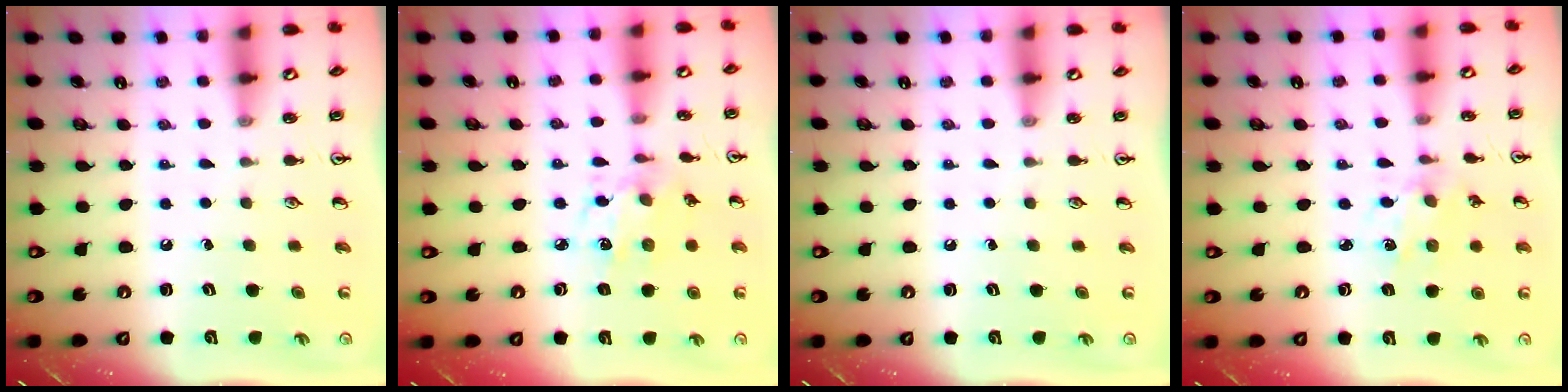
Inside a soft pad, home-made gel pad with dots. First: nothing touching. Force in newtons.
{"total": 6.2, "press": 6.2, "slide": 0.5}
{"total": 0.0}
{"total": 1.7, "press": 1.6, "slide": 0.1}